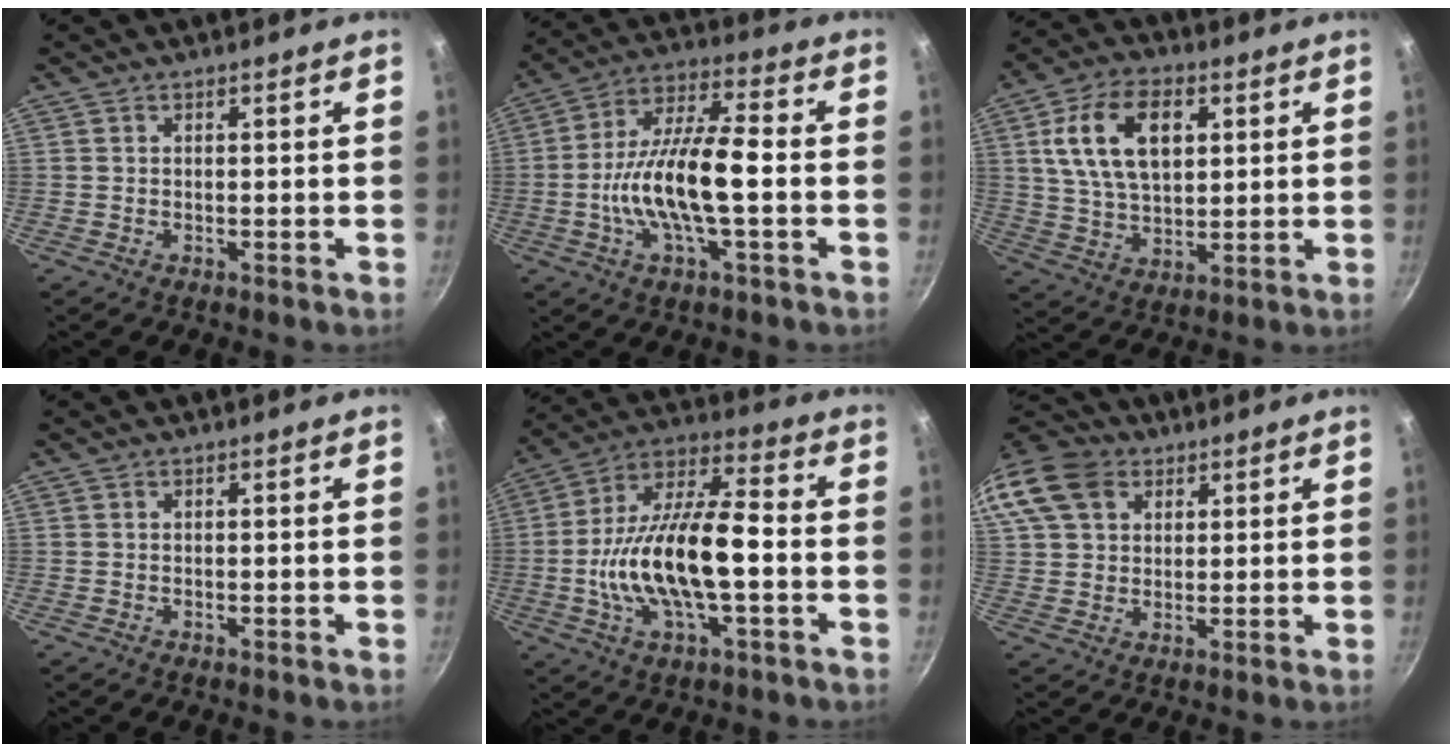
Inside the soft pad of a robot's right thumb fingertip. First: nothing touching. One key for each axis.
{"total": 15.0, "fx": -2.5, "fy": 4.7, "fz": 14.0, "tx": -0.260, "ty": 0.033, "tz": -0.056}
{"total": 14.6, "fx": 4.1, "fy": 8.8, "fz": 10.9, "tx": -0.178, "ty": -0.002, "tz": 0.075}
{"total": 0.0}
{"total": 18.8, "fx": -2.9, "fy": 7.4, "fz": 17.0, "tx": -0.307, "ty": 0.035, "tz": -0.062}
{"total": 17.6, "fx": 7.4, "fy": 13.1, "fz": 9.1, "tx": -0.201, "ty": 0.027, "tz": 0.130}